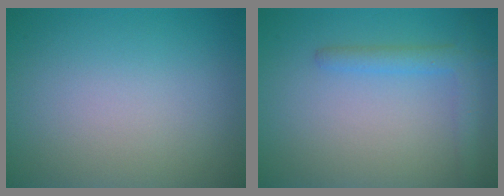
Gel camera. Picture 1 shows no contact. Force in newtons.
{"total": 2.4, "press": 2.4, "slide": 0.2}